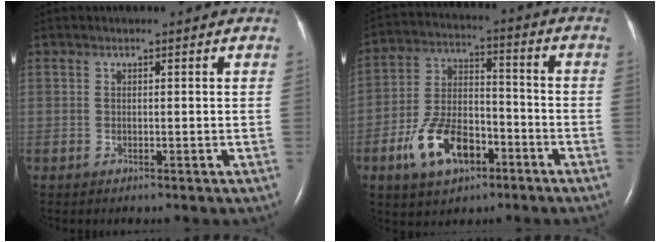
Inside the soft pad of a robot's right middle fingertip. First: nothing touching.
{"total": 11.7, "force": [-5.8, 6.1, 8.2], "torque": [-0.173, 0.012, -0.098]}